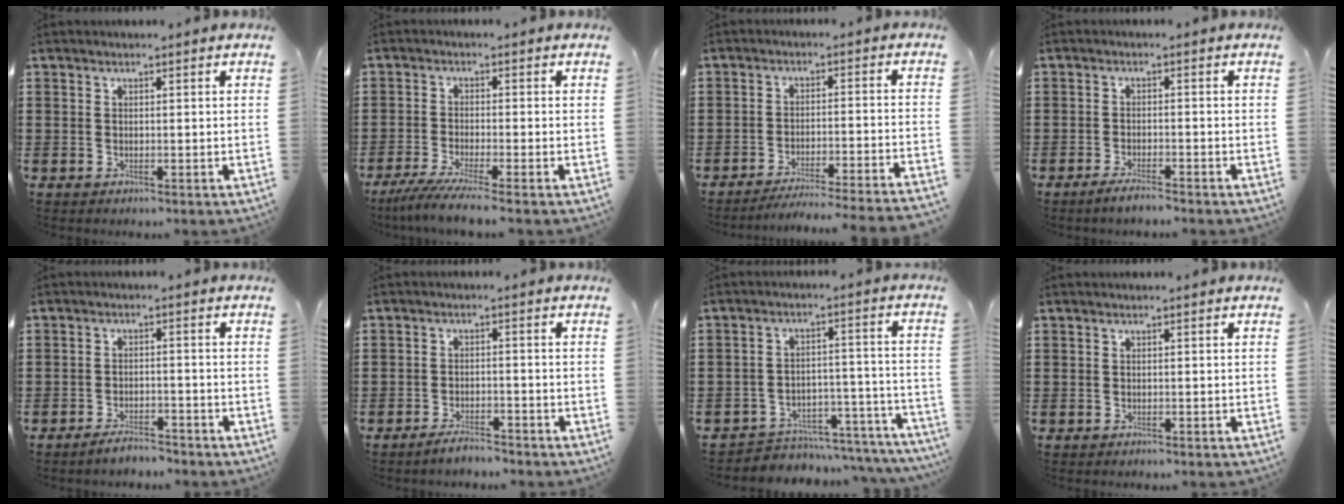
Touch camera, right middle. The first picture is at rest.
{"total": 4.0, "force": [-3.3, -0.5, 2.3], "torque": [-0.061, -0.023, -0.067]}
{"total": 4.7, "force": [-4.4, -0.5, 1.6], "torque": [-0.027, -0.010, -0.088]}
{"total": 2.3, "force": [-2.0, 0.1, 1.2], "torque": [-0.019, 0.003, -0.037]}
{"total": 3.0, "force": [-2.9, 0.5, 0.6], "torque": [-0.013, 0.004, -0.057]}
{"total": 2.9, "force": [-2.8, 0.4, 0.8], "torque": [-0.014, 0.004, -0.055]}
{"total": 4.3, "force": [-4.1, 1.1, 0.5], "torque": [-0.015, 0.009, -0.087]}
{"total": 0.0}